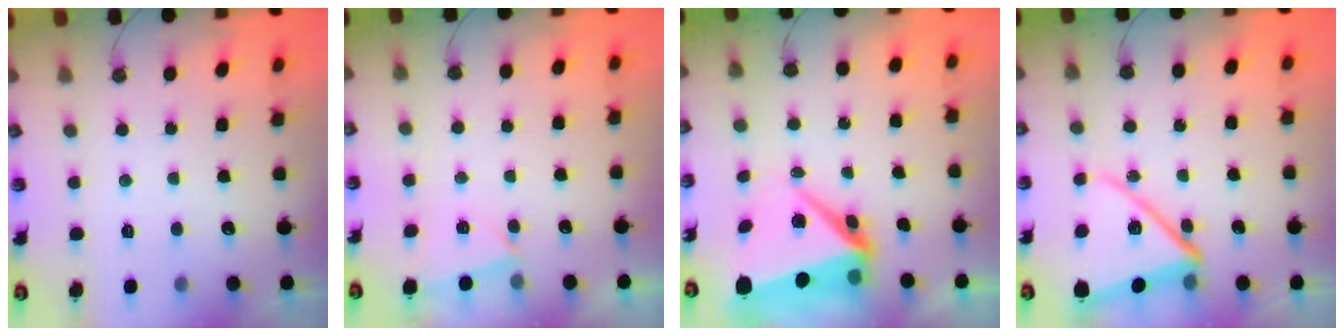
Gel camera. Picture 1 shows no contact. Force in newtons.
{"total": 3.1, "press": 1.9, "slide": 2.4}
{"total": 9.3, "press": 8.9, "slide": 2.8}
{"total": 15.0, "press": 14.9, "slide": 1.6}